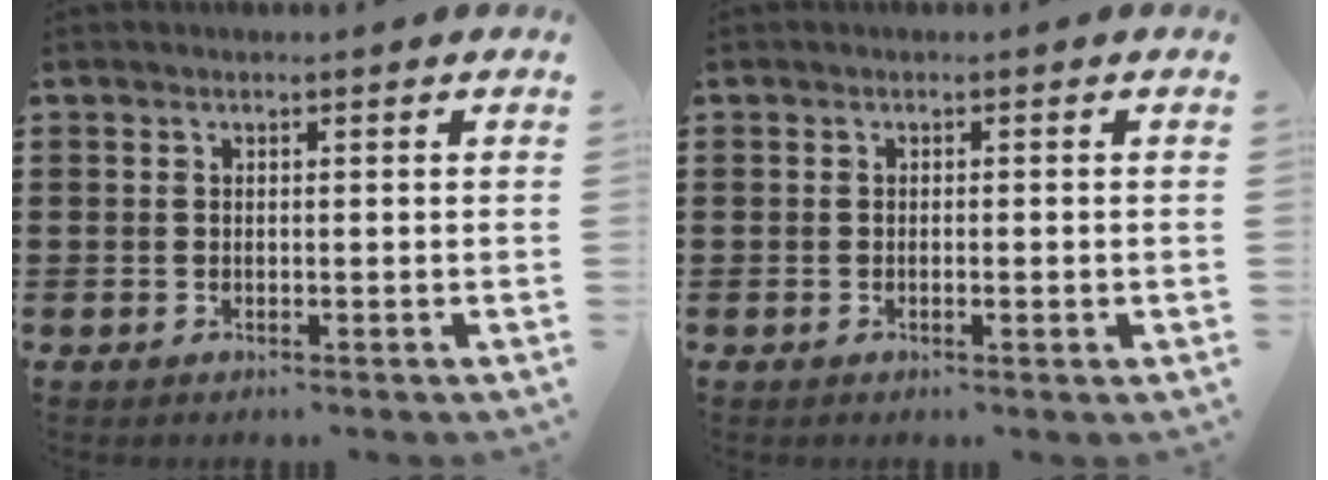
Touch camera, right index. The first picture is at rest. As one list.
[{"total": 0.9, "force": [-0.2, 0.2, 0.9], "torque": [-0.015, -0.003, -0.003]}]